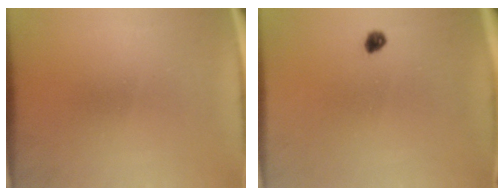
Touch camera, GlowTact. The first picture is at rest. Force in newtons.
{"total": 1.7}